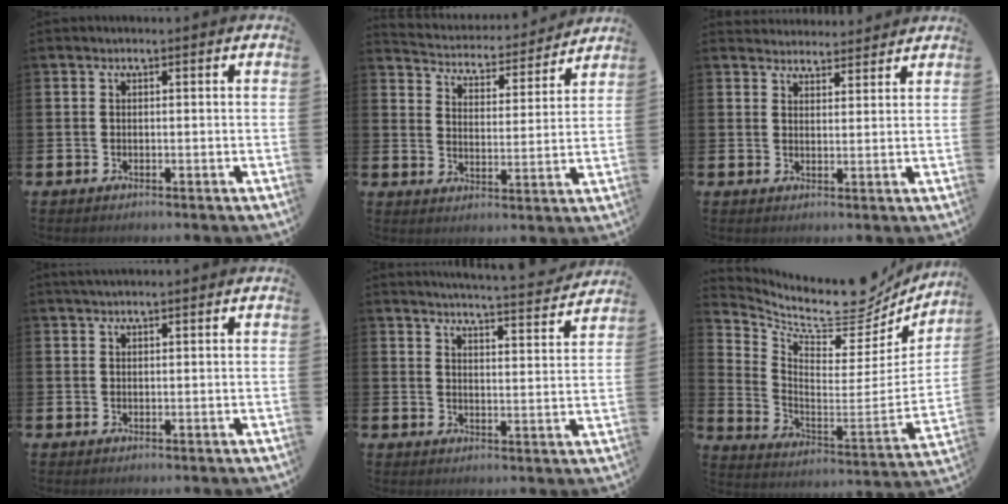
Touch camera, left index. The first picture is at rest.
{"total": 4.5, "force": [4.4, 1.0, 0.3], "torque": [-0.029, -0.042, 0.069]}
{"total": 3.5, "force": [3.4, 0.8, -0.4], "torque": [-0.001, -0.017, 0.063]}
{"total": 1.4, "force": [1.3, 0.2, 0.6], "torque": [-0.012, 0.004, 0.024]}
{"total": 5.0, "force": [4.9, -0.4, 0.6], "torque": [-0.019, -0.041, 0.082]}
{"total": 8.4, "force": [7.1, 3.3, 3.0], "torque": [-0.073, -0.074, 0.113]}